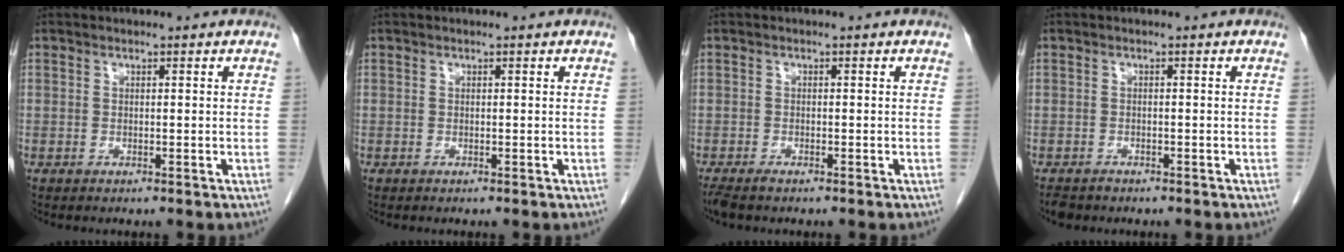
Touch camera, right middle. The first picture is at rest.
{"total": 0.0}
{"total": 2.2, "force": [-1.8, 0.5, 1.2], "torque": [-0.022, -0.007, -0.030]}
{"total": 2.1, "force": [-1.7, 1.0, 0.4], "torque": [-0.010, -0.003, -0.027]}